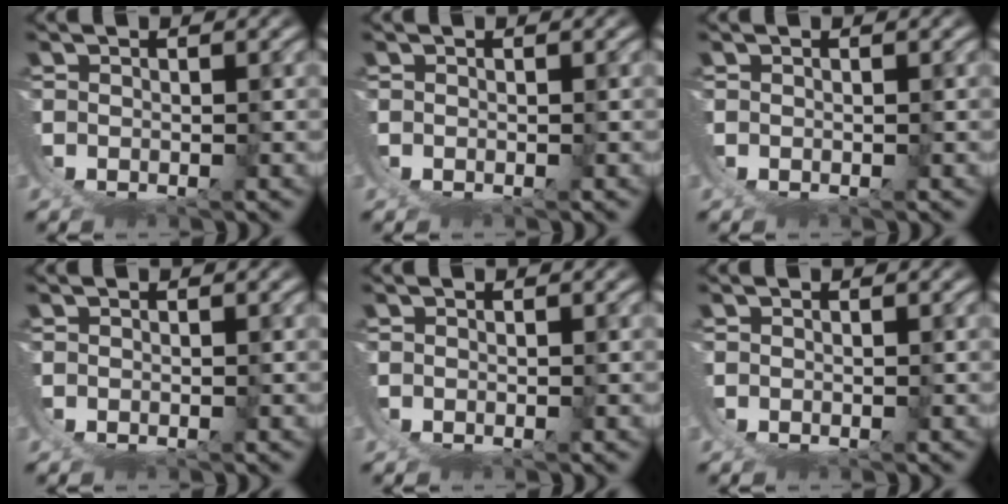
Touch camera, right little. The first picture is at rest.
{"total": 0.0}
{"total": 0.0}
{"total": 0.0}
{"total": 0.0}
{"total": 0.0}